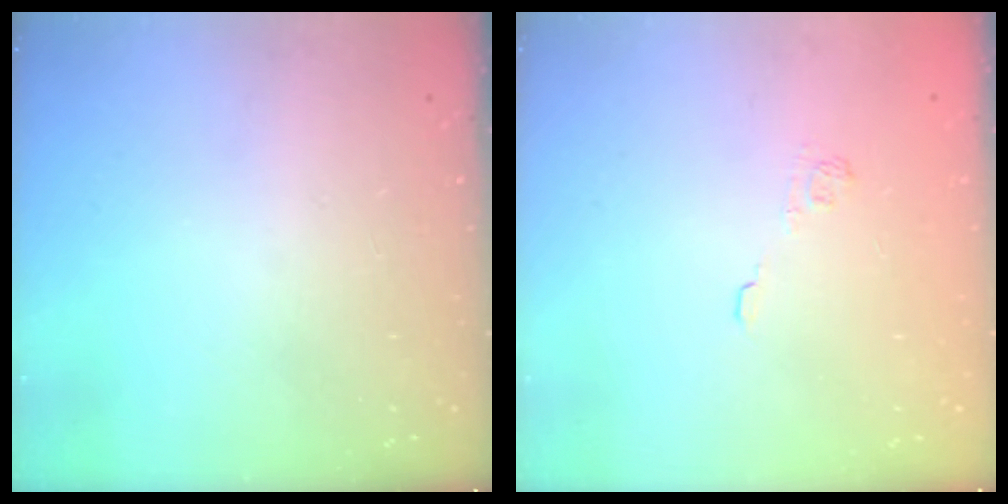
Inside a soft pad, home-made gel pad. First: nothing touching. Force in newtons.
{"total": 2.2, "press": 1.8, "slide": 1.3}